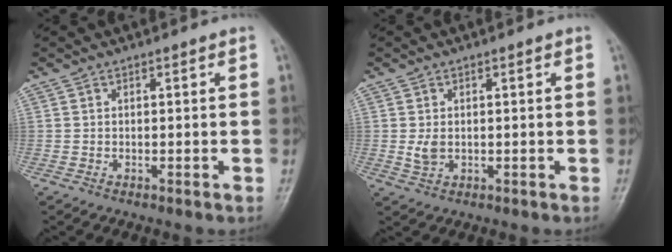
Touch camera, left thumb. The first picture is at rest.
{"total": 2.7, "force": [0.2, 1.8, 1.9], "torque": [-0.033, -0.007, 0.008]}